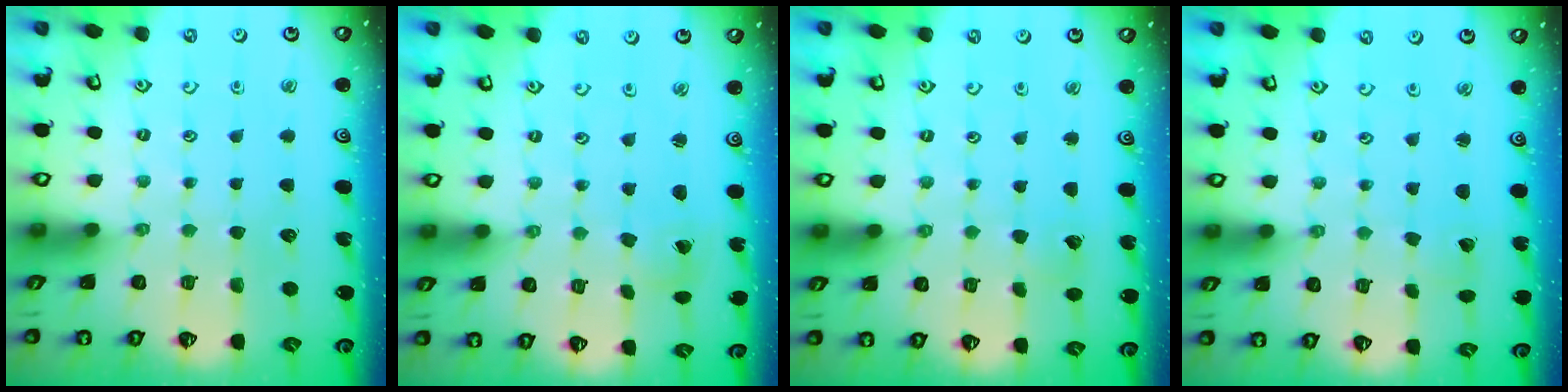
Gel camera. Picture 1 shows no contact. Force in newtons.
{"total": 2.1, "press": 2.1, "slide": 0.1}
{"total": 2.8, "press": 2.8, "slide": 0.2}
{"total": 0.0}